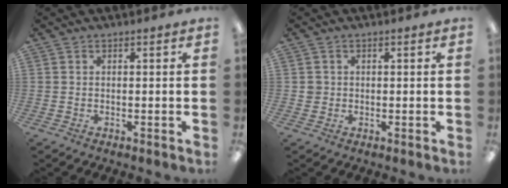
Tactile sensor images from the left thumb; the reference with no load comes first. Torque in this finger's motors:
{"motor_torque": [-0.03, 0.02, 0.01, -0.01, 0.00]}